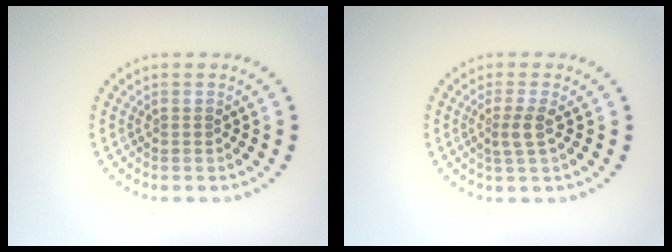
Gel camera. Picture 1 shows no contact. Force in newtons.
{"total": 1.8, "press": 1.5, "slide": 1.1}